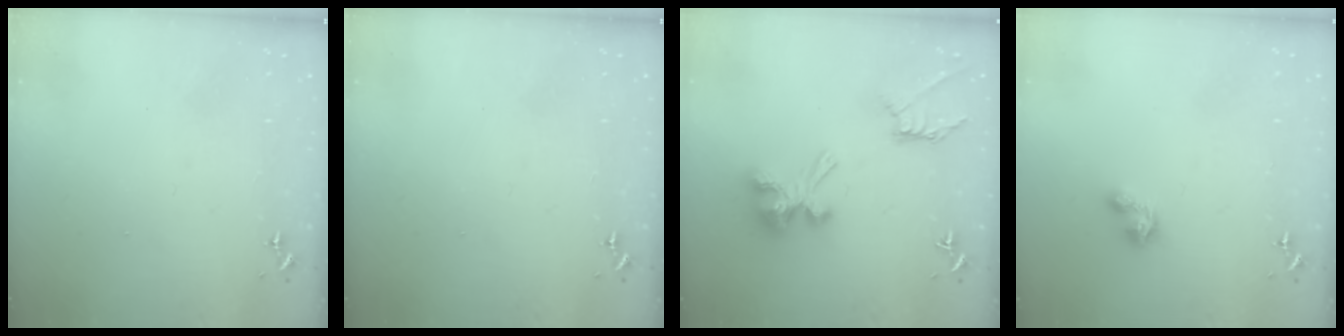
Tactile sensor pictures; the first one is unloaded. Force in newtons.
{"total": 0.0}
{"total": 9.5, "press": 9.5, "slide": 0.2}
{"total": 4.0, "press": 4.0, "slide": 0.5}